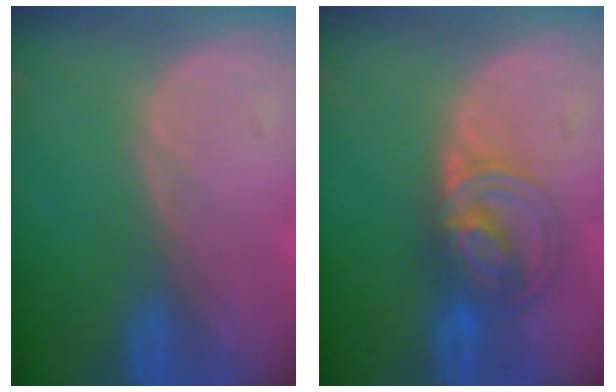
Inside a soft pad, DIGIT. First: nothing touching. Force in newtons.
{"total": 6.1, "press": 6.0, "slide": 1.1}